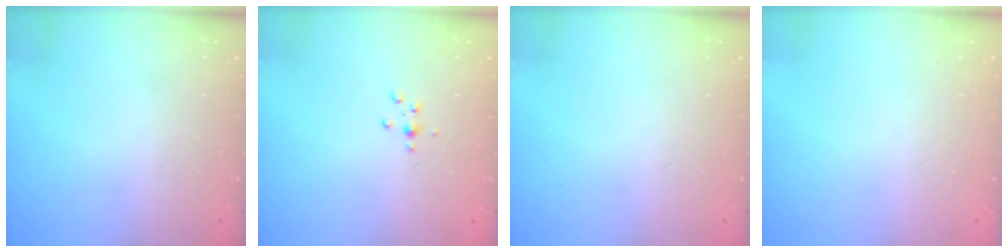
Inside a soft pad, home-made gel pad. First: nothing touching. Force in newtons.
{"total": 2.9, "press": 2.9, "slide": 0.4}
{"total": 0.0}
{"total": 0.0}